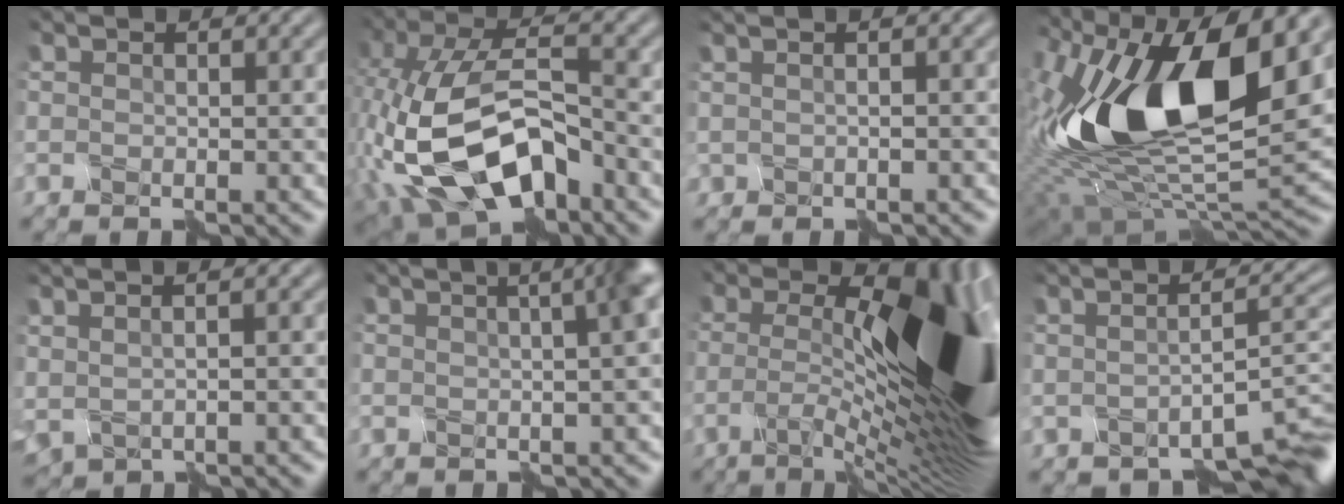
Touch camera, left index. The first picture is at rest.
{"total": 10.5, "force": [-4.0, 5.4, 8.0], "torque": [-0.183, -0.003, -0.069]}
{"total": 1.2, "force": [-0.3, -1.1, -0.3], "torque": [0.003, 0.003, 0.004]}
{"total": 14.9, "force": [3.5, 6.8, 12.8], "torque": [-0.225, 0.005, 0.048]}
{"total": 0.9, "force": [0.5, -0.3, 0.7], "torque": [-0.012, 0.002, 0.027]}
{"total": 7.9, "force": [2.1, 3.4, 6.8], "torque": [-0.018, 0.043, 0.005]}
{"total": 16.5, "force": [-1.1, 5.6, 15.5], "torque": [-0.226, 0.020, -0.018]}
{"total": 4.0, "force": [-2.1, -0.1, 3.3], "torque": [-0.034, -0.002, -0.028]}